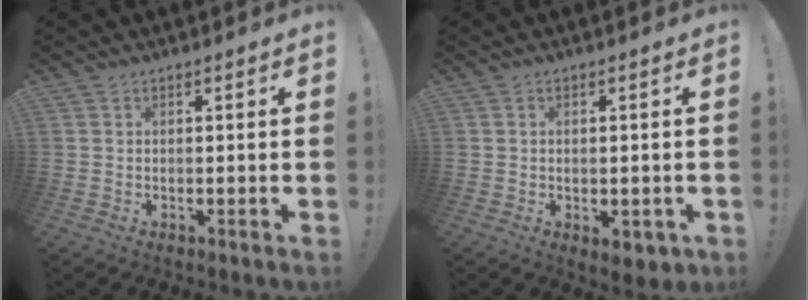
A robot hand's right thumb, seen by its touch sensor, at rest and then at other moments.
{"total": 3.4, "force": [-0.6, 1.7, 2.9], "torque": [-0.038, 0.003, -0.003]}